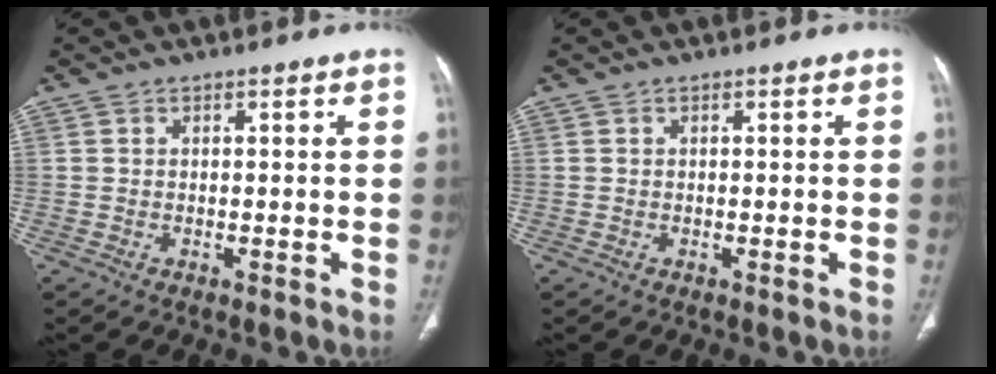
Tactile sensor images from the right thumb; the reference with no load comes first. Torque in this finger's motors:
{"motor_torque": [-0.01, 0.01, -0.13, -0.11, 0.02]}